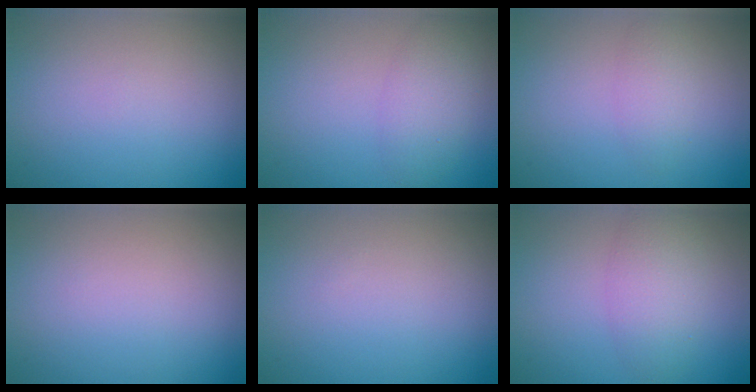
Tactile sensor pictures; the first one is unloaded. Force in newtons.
{"total": 2.8, "press": 2.8, "slide": 0.0}
{"total": 1.9, "press": 1.9, "slide": 0.1}
{"total": 0.0}
{"total": 0.0}
{"total": 3.7, "press": 3.7, "slide": 0.2}